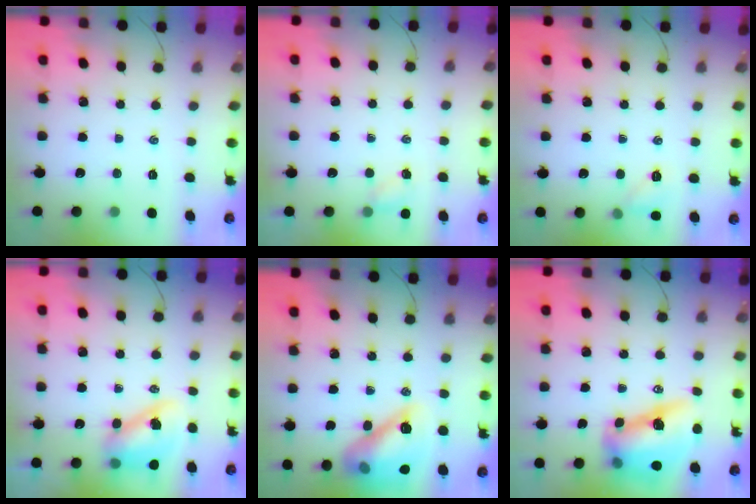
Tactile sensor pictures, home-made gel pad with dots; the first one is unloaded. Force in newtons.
{"total": 2.7, "press": 2.5, "slide": 0.8}
{"total": 6.1, "press": 5.9, "slide": 1.6}
{"total": 10.2, "press": 10.0, "slide": 2.2}
{"total": 15.8, "press": 15.6, "slide": 2.2}
{"total": 13.1, "press": 12.8, "slide": 2.7}